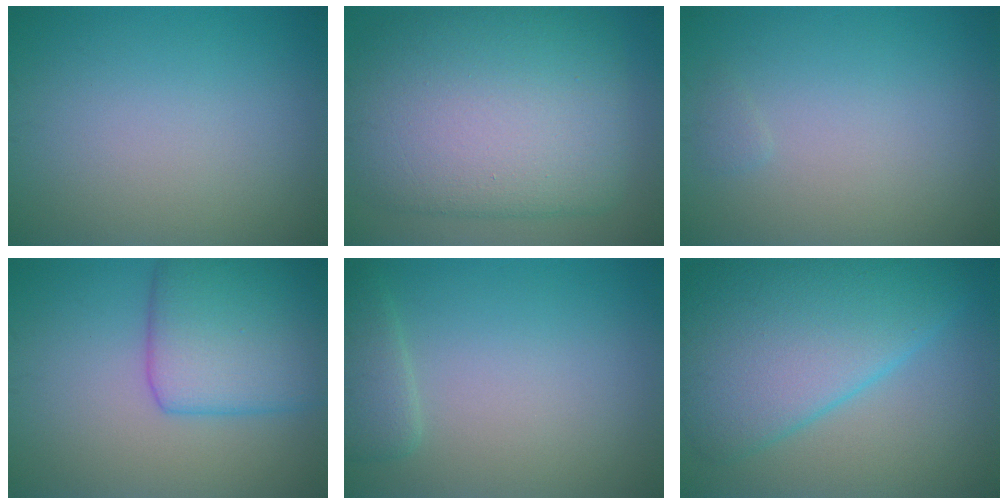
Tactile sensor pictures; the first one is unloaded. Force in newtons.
{"total": 13.0, "press": 13.0, "slide": 0.3}
{"total": 0.5, "press": 0.5, "slide": 0.1}
{"total": 7.2, "press": 7.2, "slide": 0.1}
{"total": 2.1, "press": 2.1, "slide": 0.2}
{"total": 10.1, "press": 10.1, "slide": 0.5}